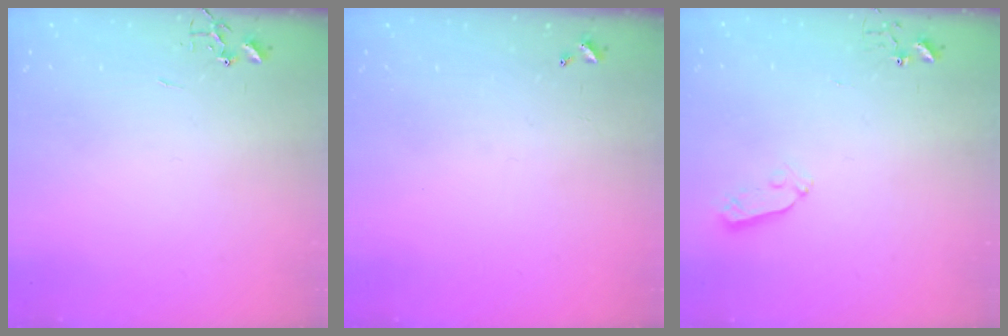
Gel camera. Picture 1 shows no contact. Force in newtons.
{"total": 0.0}
{"total": 3.7, "press": 3.7, "slide": 0.5}